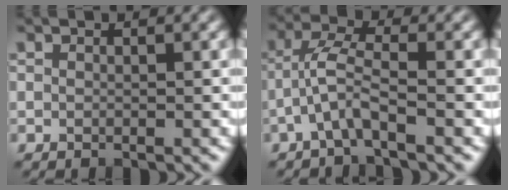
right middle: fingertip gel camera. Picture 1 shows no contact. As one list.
[{"total": 3.0, "force": [-1.6, 0.4, 2.6], "torque": [-0.059, 0.015, -0.040]}]